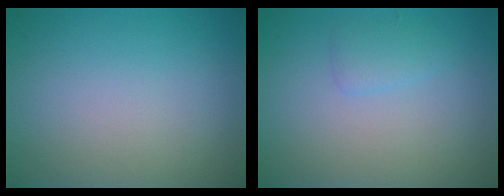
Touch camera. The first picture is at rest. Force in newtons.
{"total": 1.2, "press": 1.2, "slide": 0.1}